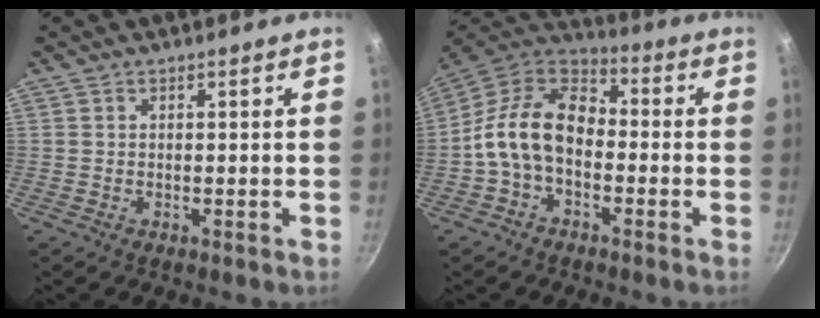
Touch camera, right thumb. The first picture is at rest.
{"total": 13.8, "force": [-2.0, 9.3, 10.0], "torque": [-0.155, 0.041, -0.057]}